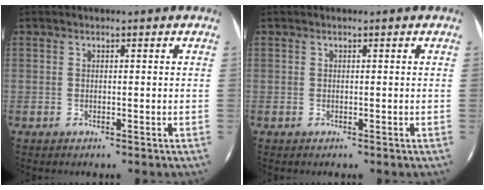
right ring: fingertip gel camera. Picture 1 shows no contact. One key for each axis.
{"total": 0.0}